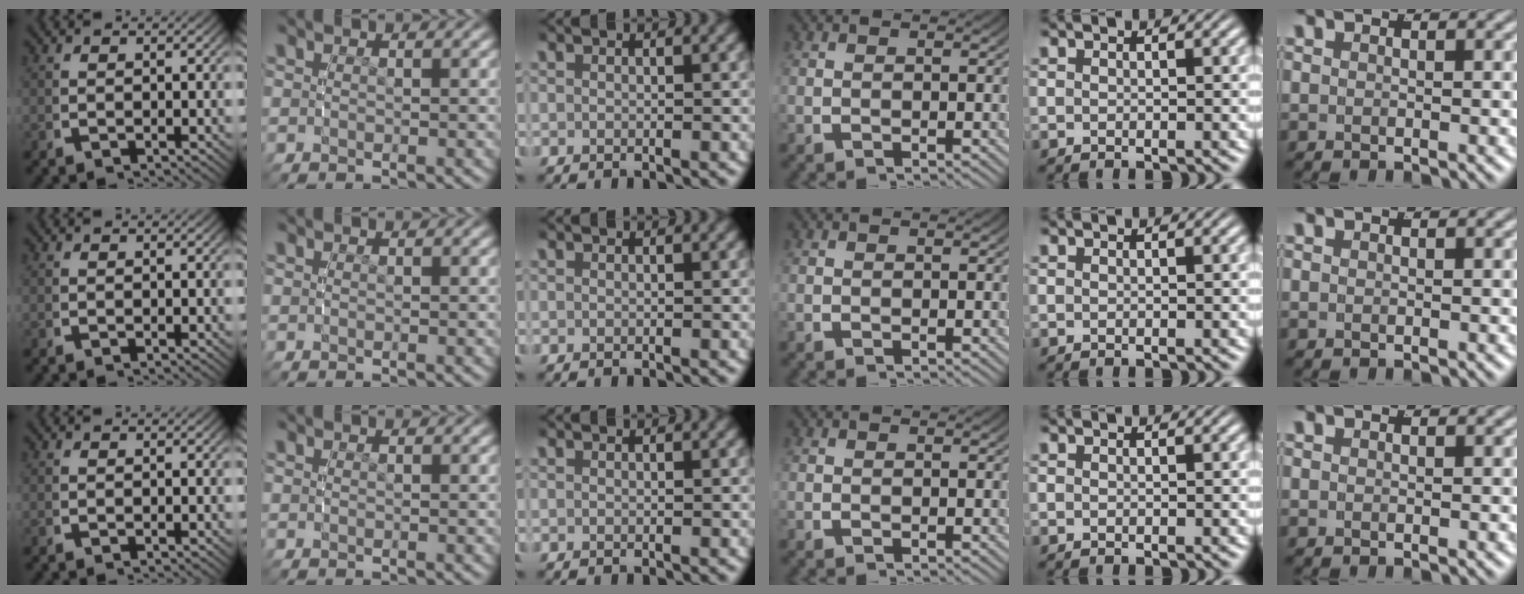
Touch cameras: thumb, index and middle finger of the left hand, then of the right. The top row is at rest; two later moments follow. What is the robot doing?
{"motion": "reach", "object": "jar lid"}